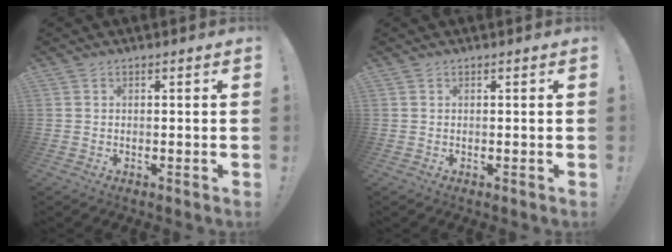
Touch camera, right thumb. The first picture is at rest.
{"total": 0.0}